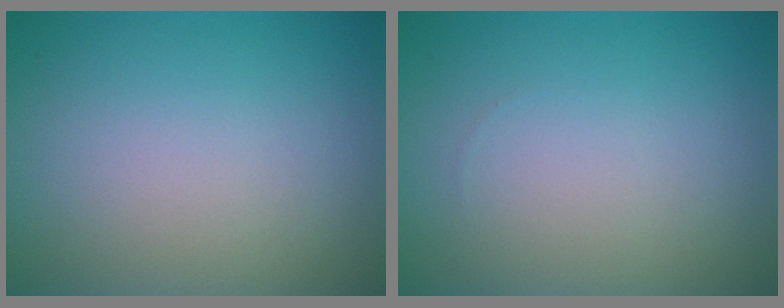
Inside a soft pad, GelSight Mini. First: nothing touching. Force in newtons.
{"total": 0.0}